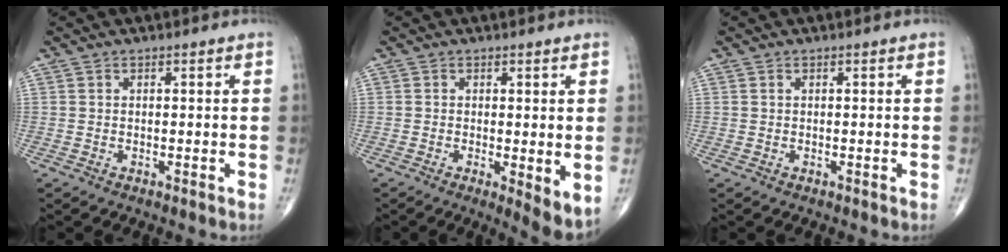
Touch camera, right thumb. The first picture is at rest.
{"total": 5.3, "force": [-0.6, 1.5, 5.1], "torque": [-0.074, -0.017, -0.010]}
{"total": 0.0}